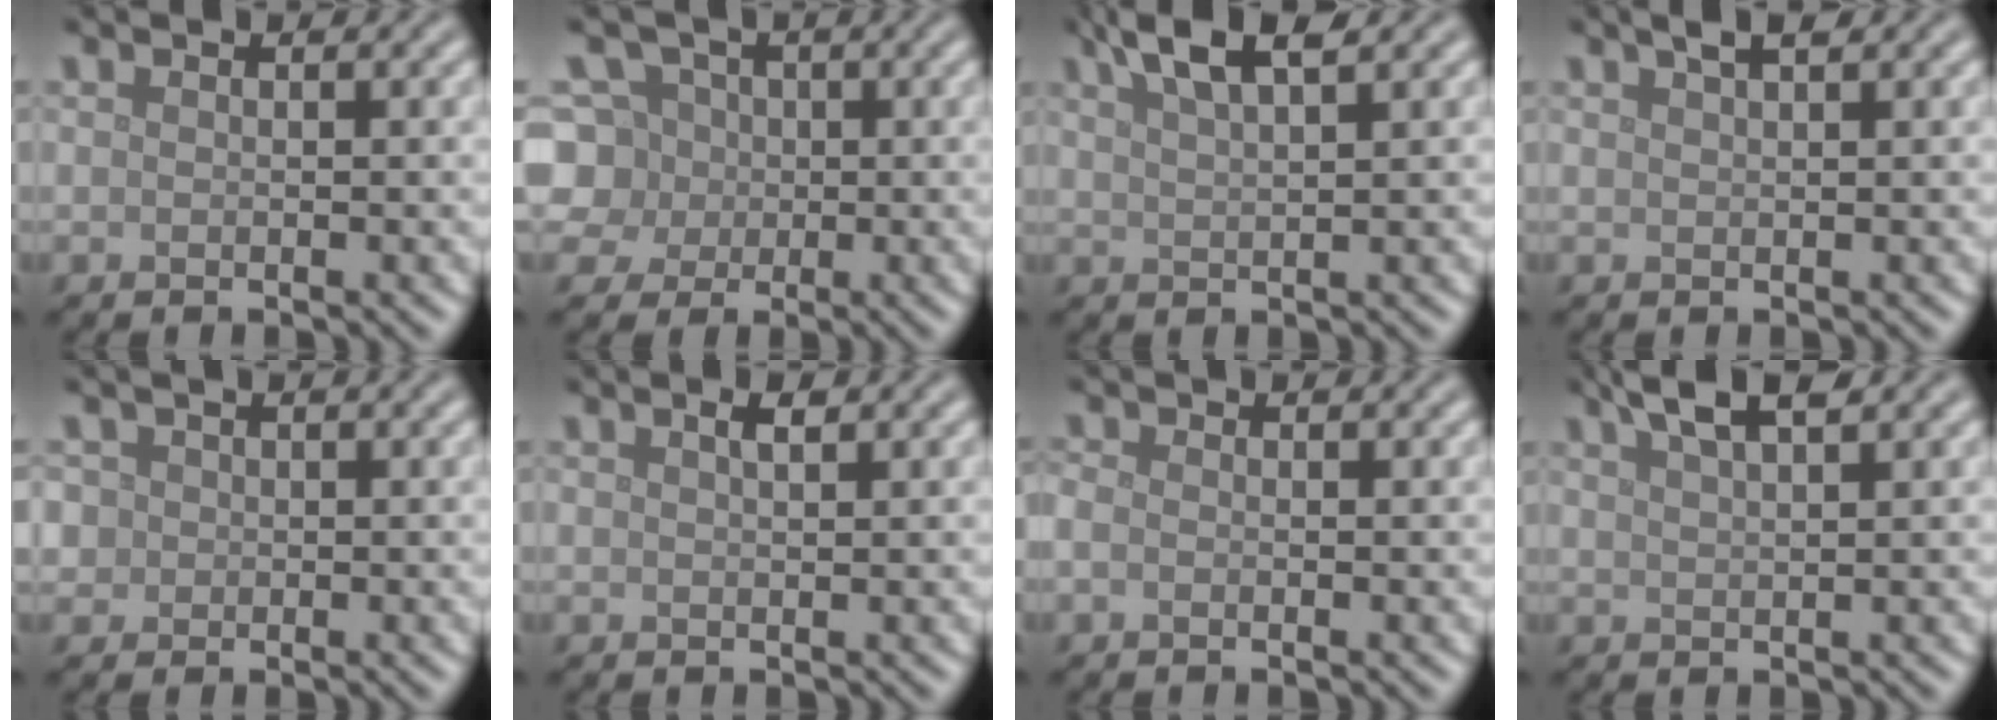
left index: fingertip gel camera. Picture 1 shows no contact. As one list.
[{"total": 6.9, "force": [0.9, 6.3, 2.7], "torque": [-0.044, 0.034, -0.009]}, {"total": 4.4, "force": [3.1, 1.0, 3.0], "torque": [-0.044, 0.015, 0.053]}, {"total": 1.9, "force": [1.3, 0.5, 1.4], "torque": [-0.013, 0.005, 0.015]}, {"total": 2.8, "force": [0.9, 2.4, 1.0], "torque": [-0.011, 0.015, 0.007]}, {"total": 1.0, "force": [0.6, 0.3, 0.8], "torque": [-0.015, 0.001, 0.010]}, {"total": 0.8, "force": [-0.4, 0.5, 0.5], "torque": [-0.015, -0.003, -0.011]}, {"total": 3.6, "force": [2.6, 0.7, 2.4], "torque": [-0.032, 0.013, 0.045]}]